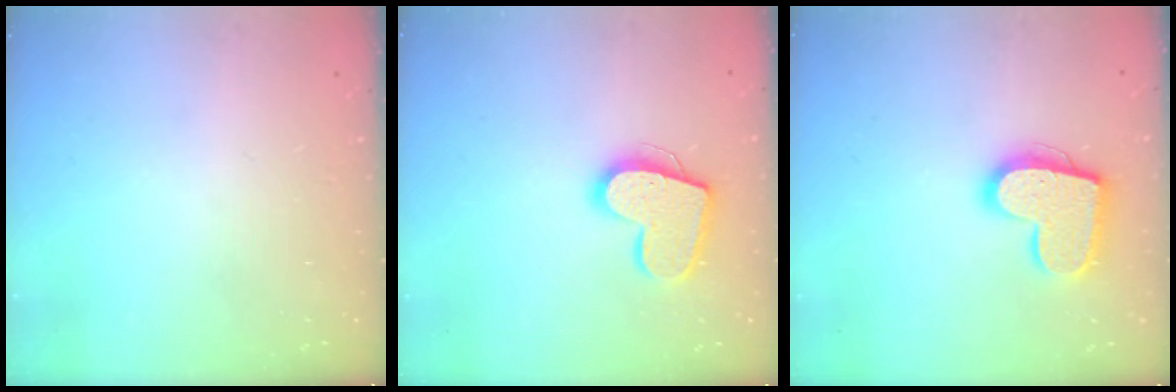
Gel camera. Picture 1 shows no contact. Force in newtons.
{"total": 14.9, "press": 14.9, "slide": 1.0}
{"total": 15.8, "press": 15.8, "slide": 1.0}